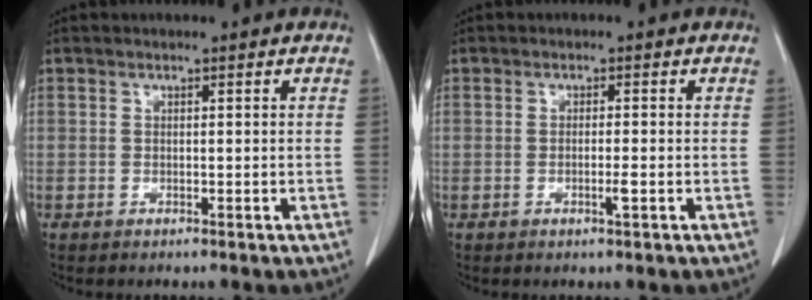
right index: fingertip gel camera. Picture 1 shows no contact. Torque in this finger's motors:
{"motor_torque": [0.19, 0.12, 0.04, 0.00]}